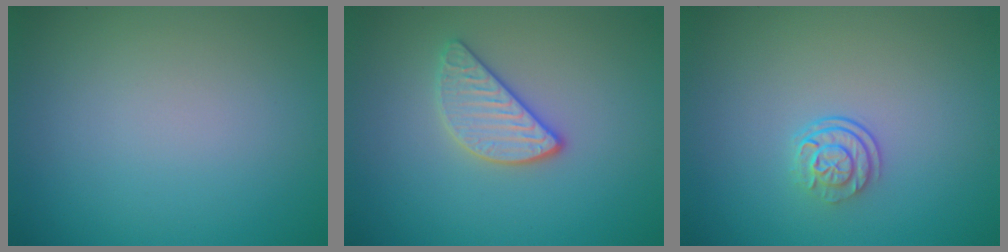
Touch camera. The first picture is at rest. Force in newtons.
{"total": 2.8, "press": 2.7, "slide": 0.9}
{"total": 2.4, "press": 1.7, "slide": 1.6}